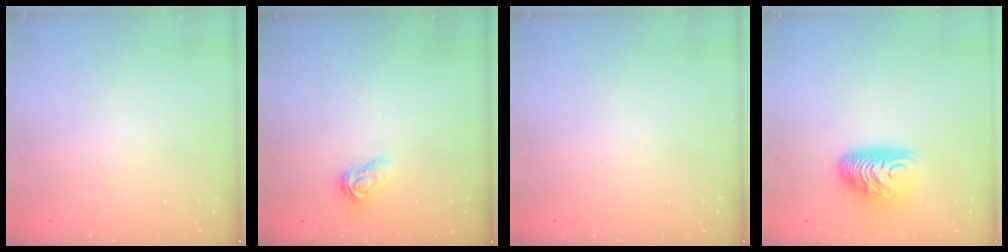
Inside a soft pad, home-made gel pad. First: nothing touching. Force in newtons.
{"total": 6.0, "press": 6.0, "slide": 0.4}
{"total": 0.0}
{"total": 10.6, "press": 10.5, "slide": 0.9}